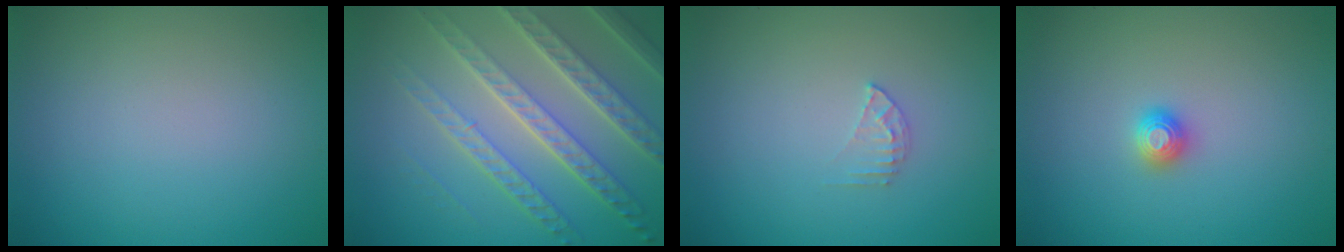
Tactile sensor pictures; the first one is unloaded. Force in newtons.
{"total": 8.0, "press": 5.5, "slide": 5.9}
{"total": 1.3, "press": 1.3, "slide": 0.1}
{"total": 1.2, "press": 1.2, "slide": 0.1}